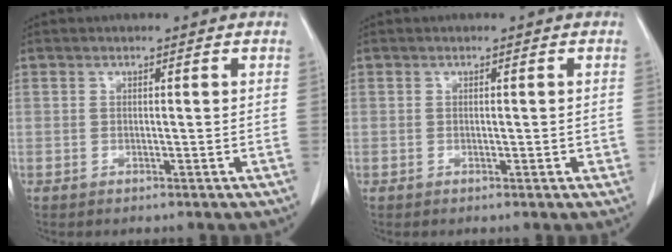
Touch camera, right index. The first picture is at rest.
{"total": 0.8, "force": [-0.1, 0.5, 0.6], "torque": [-0.011, 0.001, 0.002]}